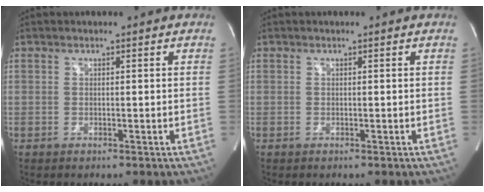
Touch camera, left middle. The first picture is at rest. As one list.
[{"total": 0.0}]